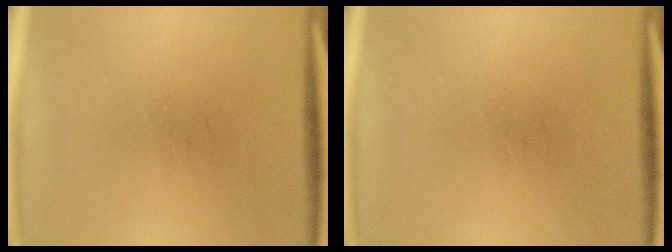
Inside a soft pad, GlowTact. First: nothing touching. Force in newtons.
{"total": 0.0}